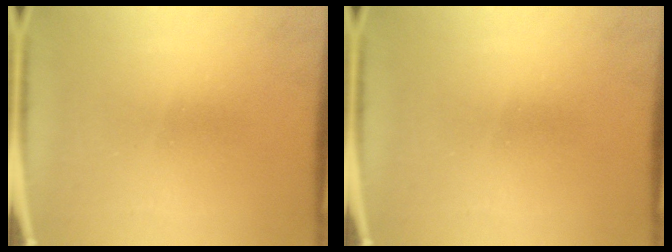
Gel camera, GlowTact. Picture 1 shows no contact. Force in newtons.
{"total": 0.0}